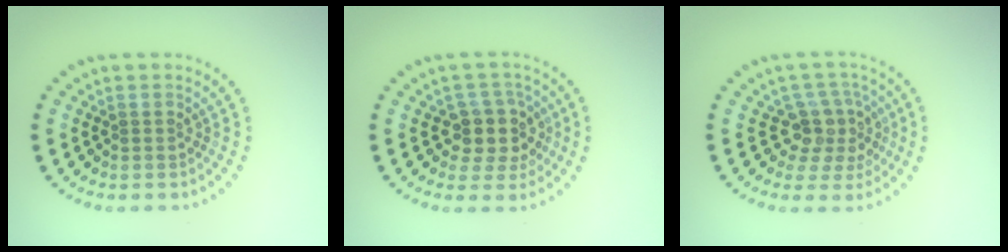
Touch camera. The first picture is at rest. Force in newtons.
{"total": 3.3, "press": 2.9, "slide": 1.6}
{"total": 3.9, "press": 2.8, "slide": 2.6}